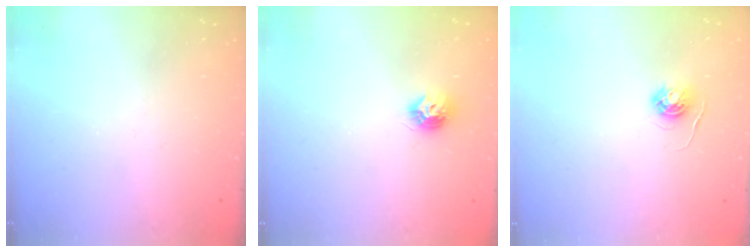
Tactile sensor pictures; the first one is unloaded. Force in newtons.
{"total": 7.6, "press": 7.6, "slide": 0.2}
{"total": 4.0, "press": 4.0, "slide": 0.4}